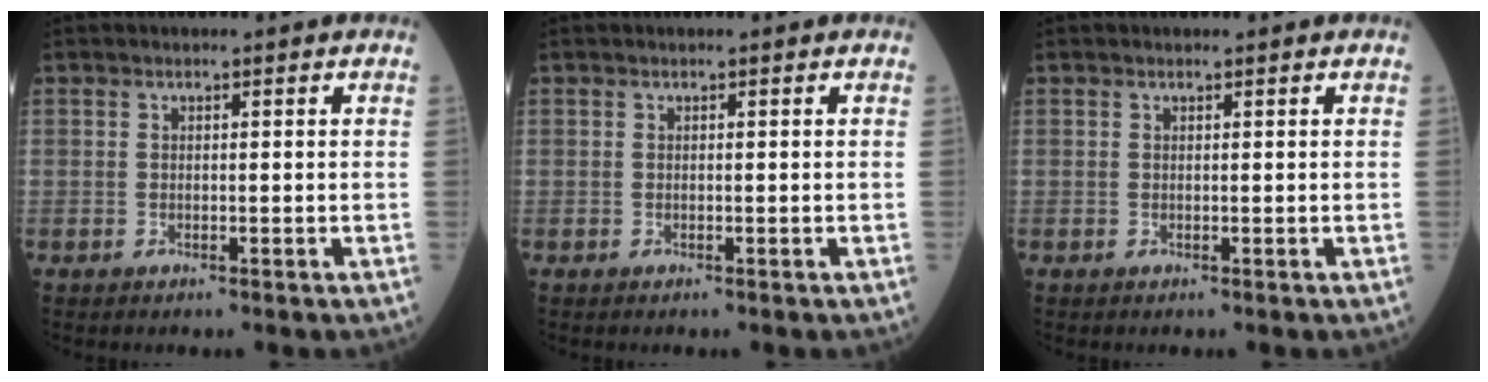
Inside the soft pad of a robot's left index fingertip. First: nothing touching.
{"total": 0.0}
{"total": 0.0}